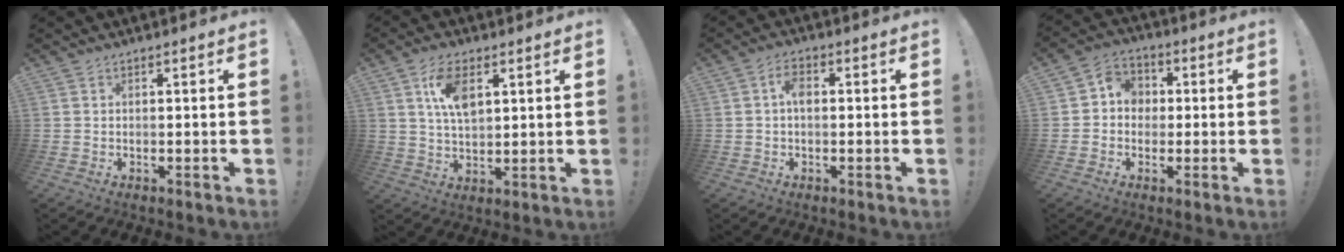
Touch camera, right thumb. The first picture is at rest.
{"total": 6.8, "force": [2.1, 3.4, 5.5], "torque": [-0.097, 0.003, 0.037]}
{"total": 4.0, "force": [0.4, 2.3, 3.3], "torque": [-0.059, 0.008, 0.005]}
{"total": 6.6, "force": [-0.7, 6.1, 2.3], "torque": [-0.034, 0.018, -0.009]}